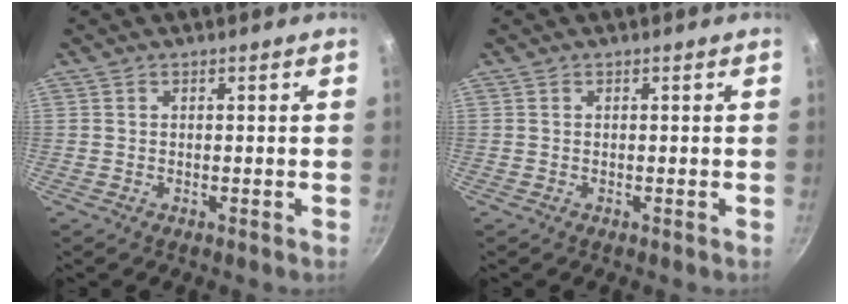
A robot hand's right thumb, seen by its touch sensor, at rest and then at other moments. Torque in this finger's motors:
{"motor_torque": [-0.10, 0.10, 0.00, 0.00, 0.01]}